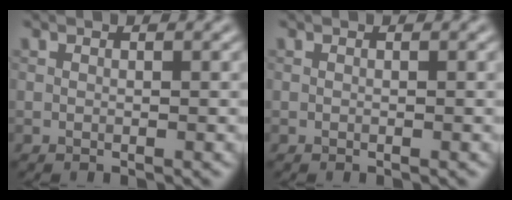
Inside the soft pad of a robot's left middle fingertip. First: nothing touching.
{"total": 0.0}